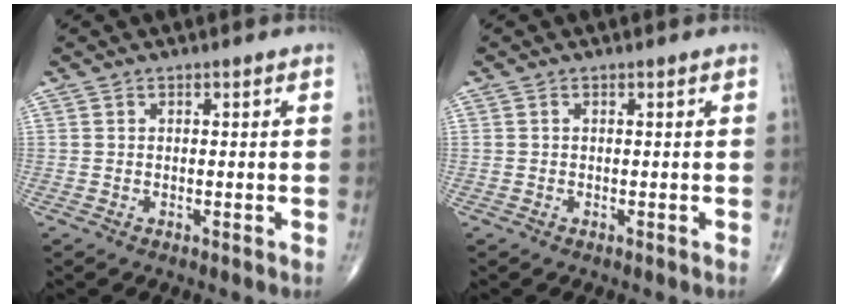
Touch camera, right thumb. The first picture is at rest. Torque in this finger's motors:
{"motor_torque": [0.02, -0.10, 0.13, 0.01, 0.03]}